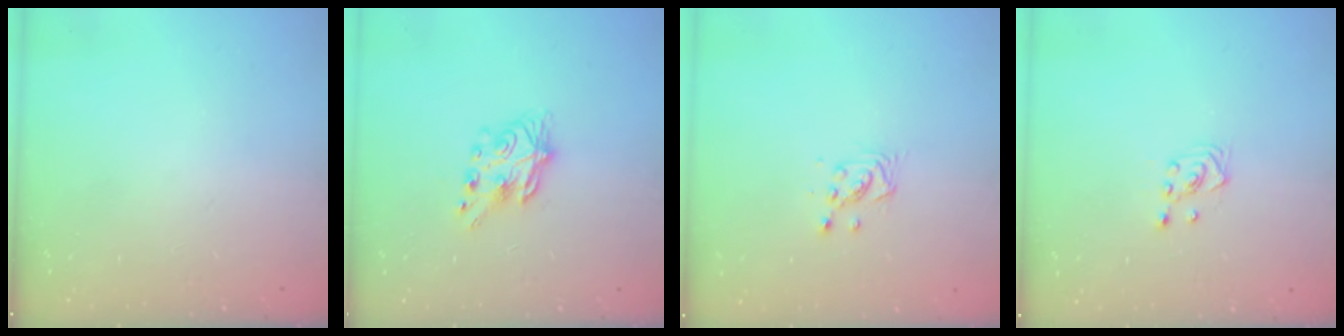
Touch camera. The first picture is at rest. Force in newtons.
{"total": 7.2, "press": 7.2, "slide": 0.4}
{"total": 3.8, "press": 3.8, "slide": 0.5}
{"total": 3.0, "press": 2.6, "slide": 1.5}